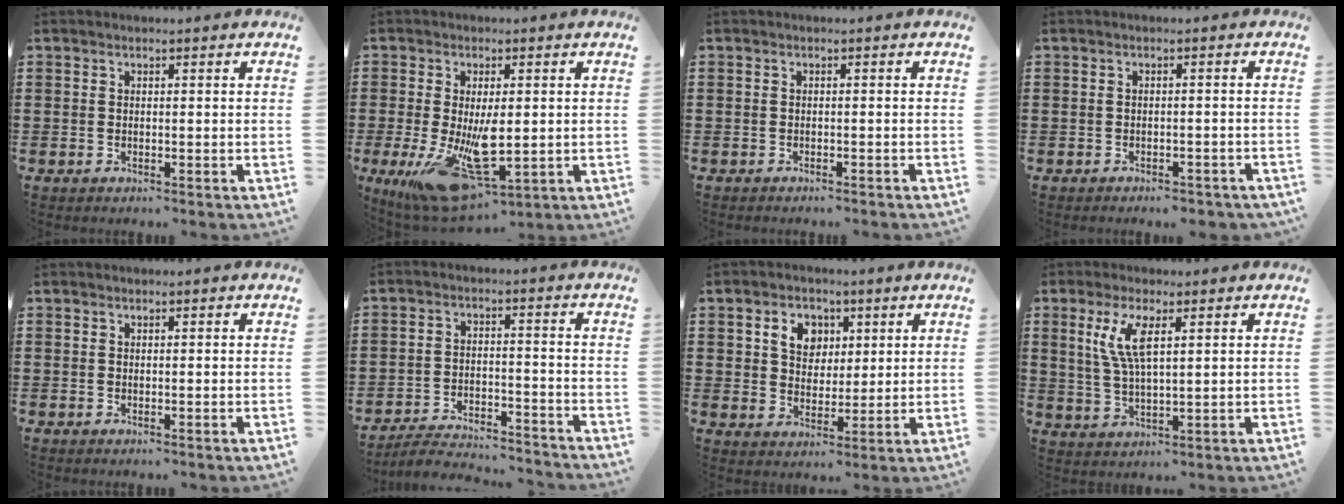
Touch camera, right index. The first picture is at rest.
{"total": 13.5, "force": [-2.4, 5.7, 12.0], "torque": [-0.207, -0.025, -0.032]}
{"total": 0.7, "force": [-0.7, -0.1, 0.0], "torque": [-0.003, -0.002, -0.014]}
{"total": 1.5, "force": [-1.5, 0.2, 0.2], "torque": [-0.011, -0.001, -0.031]}
{"total": 0.0}
{"total": 4.9, "force": [-4.9, 0.3, 0.8], "torque": [-0.022, 0.004, -0.100]}
{"total": 5.5, "force": [2.2, 4.3, 2.6], "torque": [-0.054, 0.009, 0.035]}
{"total": 6.6, "force": [2.4, 1.9, 5.9], "torque": [-0.123, 0.006, 0.040]}